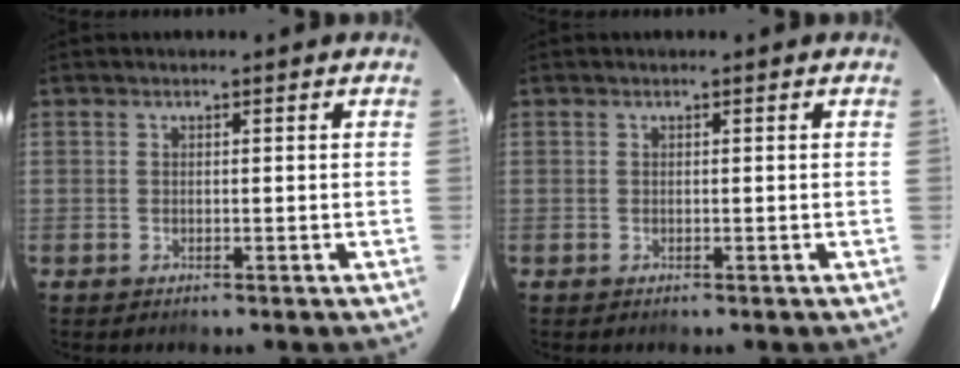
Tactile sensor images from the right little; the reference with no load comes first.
{"total": 0.0}